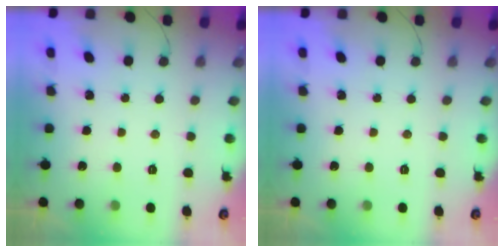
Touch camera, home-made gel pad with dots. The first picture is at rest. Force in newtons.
{"total": 0.0}